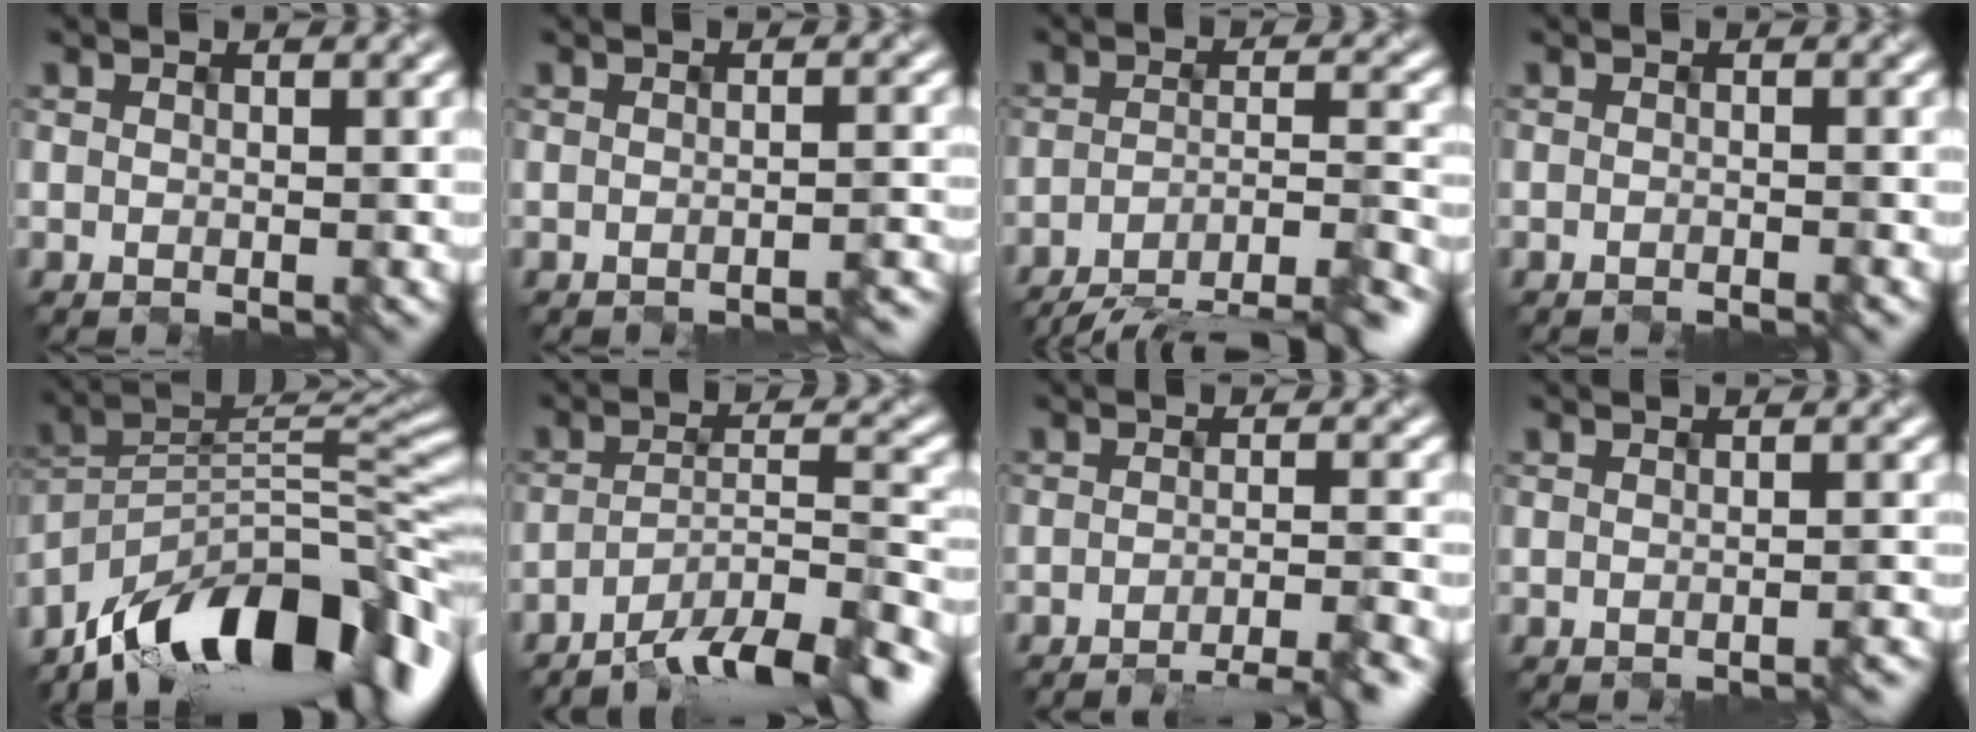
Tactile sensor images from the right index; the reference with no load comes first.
{"total": 1.7, "force": [-1.3, 0.3, 1.1], "torque": [-0.007, 0.001, -0.023]}
{"total": 9.1, "force": [-7.3, 1.8, 5.1], "torque": [-0.073, -0.003, -0.105]}
{"total": 0.7, "force": [-0.7, -0.1, 0.0], "torque": [0.003, -0.001, -0.013]}
{"total": 13.8, "force": [-10.0, 5.2, 8.0], "torque": [-0.139, 0.022, -0.172]}
{"total": 8.8, "force": [-6.8, 1.6, 5.3], "torque": [-0.086, 0.004, -0.113]}
{"total": 5.0, "force": [-3.7, 0.5, 3.3], "torque": [-0.043, 0.003, -0.053]}
{"total": 1.4, "force": [-0.8, 0.3, 1.1], "torque": [-0.007, 0.001, -0.011]}